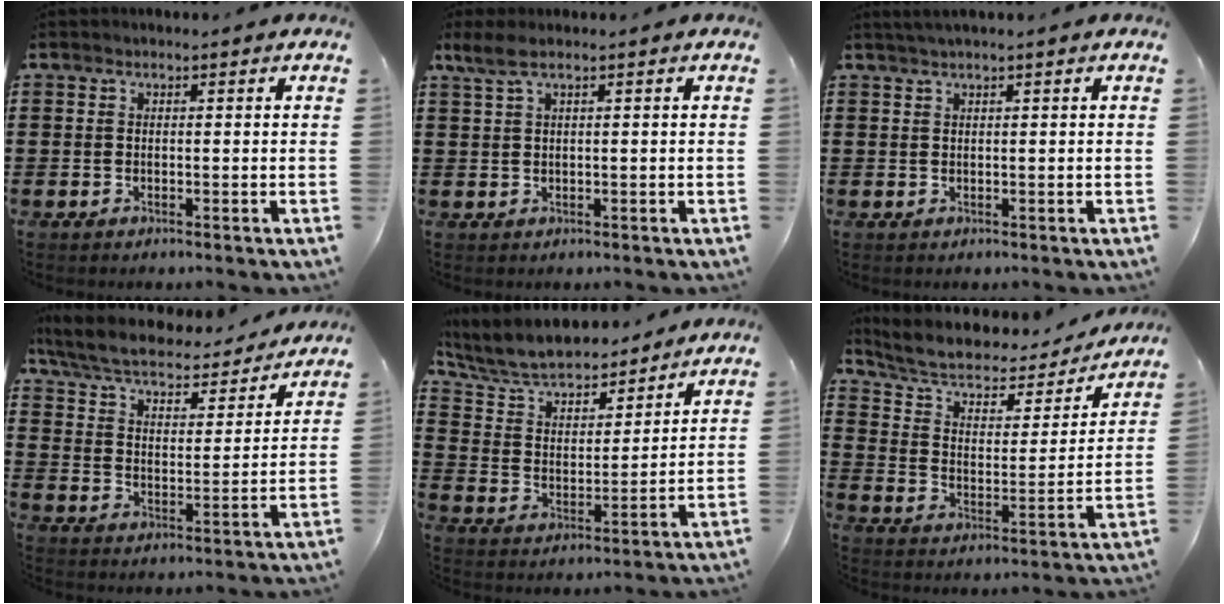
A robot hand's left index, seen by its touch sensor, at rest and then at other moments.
{"total": 2.1, "force": [1.0, 0.3, 1.9], "torque": [-0.045, -0.002, 0.016]}
{"total": 1.1, "force": [0.8, -0.1, 0.7], "torque": [-0.013, 0.000, 0.016]}
{"total": 6.0, "force": [5.4, 0.9, 2.4], "torque": [-0.073, -0.034, 0.089]}
{"total": 6.9, "force": [6.5, 1.3, 2.0], "torque": [-0.070, -0.043, 0.111]}
{"total": 6.5, "force": [5.0, 2.6, 3.1], "torque": [-0.085, -0.029, 0.083]}